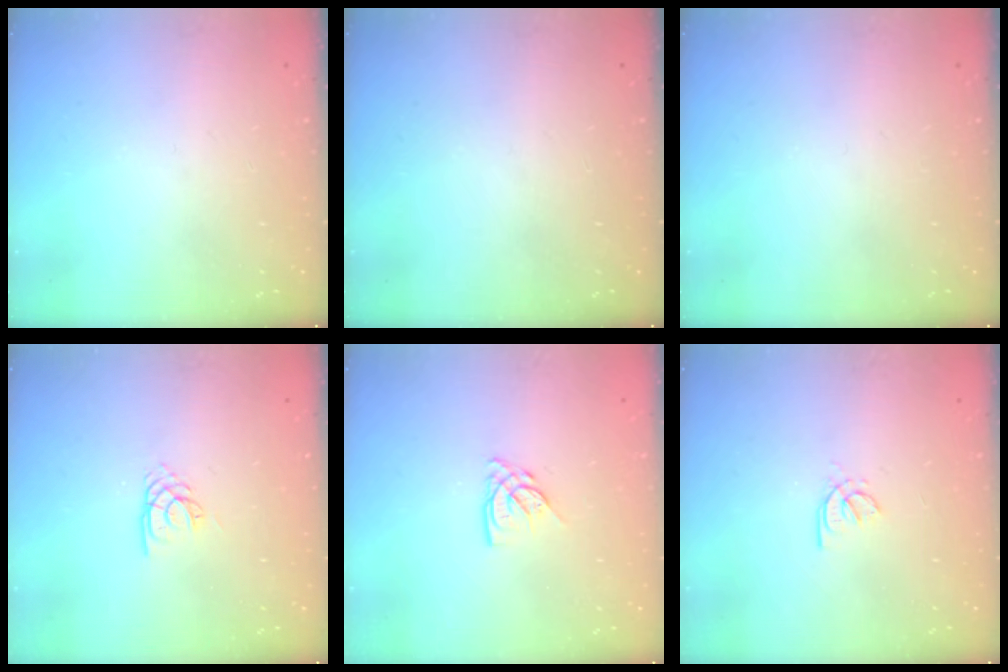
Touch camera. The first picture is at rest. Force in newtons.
{"total": 0.0}
{"total": 0.0}
{"total": 1.9, "press": 1.9, "slide": 0.2}
{"total": 5.6, "press": 5.6, "slide": 0.5}
{"total": 2.1, "press": 2.1, "slide": 0.6}